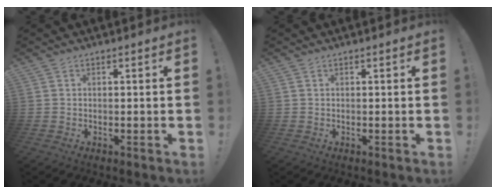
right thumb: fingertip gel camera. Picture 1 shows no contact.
{"total": 0.0}